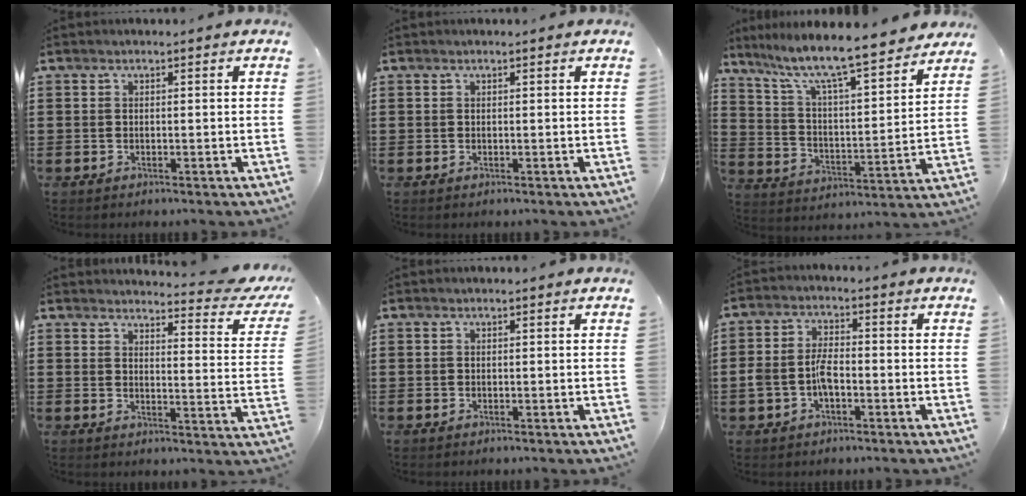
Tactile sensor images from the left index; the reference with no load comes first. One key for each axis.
{"total": 0.0}
{"total": 8.8, "fx": 7.6, "fy": 0.4, "fz": 4.4, "tx": -0.117, "ty": -0.055, "tz": 0.125}
{"total": 4.0, "fx": 3.7, "fy": 0.2, "fz": 1.6, "tx": -0.032, "ty": -0.027, "tz": 0.058}
{"total": 0.0}
{"total": 5.0, "fx": -1.4, "fy": 2.7, "fz": 3.9, "tx": -0.097, "ty": 0.000, "tz": -0.032}